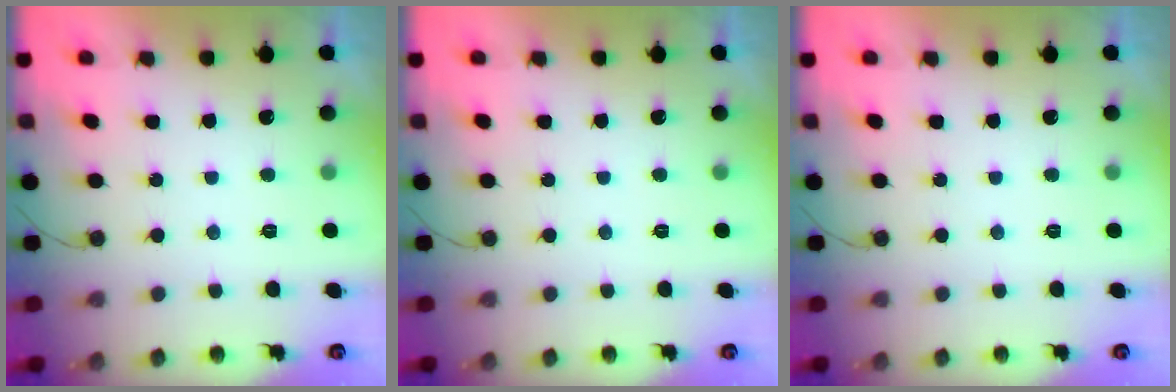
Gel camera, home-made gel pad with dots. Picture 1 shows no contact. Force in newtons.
{"total": 0.0}
{"total": 0.0}